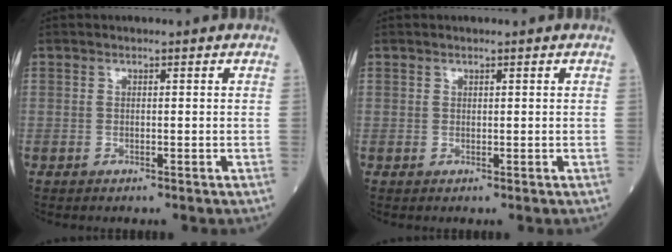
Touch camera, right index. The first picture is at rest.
{"total": 0.0}